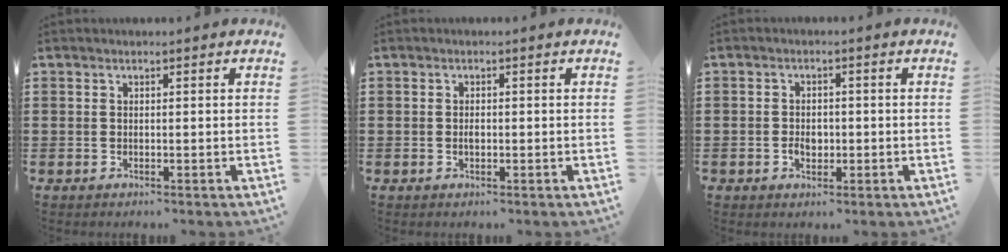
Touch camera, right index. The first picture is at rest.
{"total": 1.1, "force": [-0.1, 0.5, 0.9], "torque": [-0.019, 0.001, -0.002]}
{"total": 2.3, "force": [-0.5, 1.7, 1.5], "torque": [-0.030, 0.004, -0.011]}